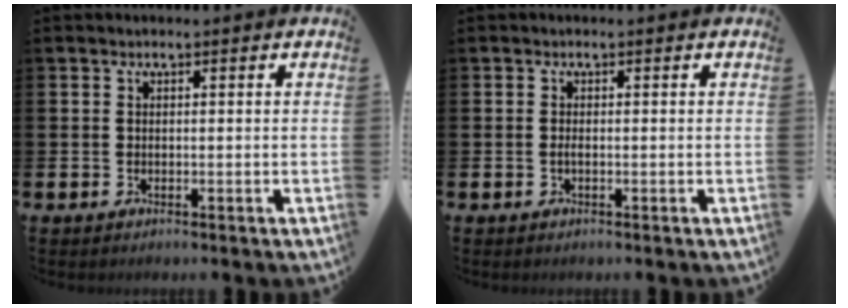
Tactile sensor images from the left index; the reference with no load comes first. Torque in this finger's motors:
{"motor_torque": [-0.02, 0.06, 0.00, 0.00]}